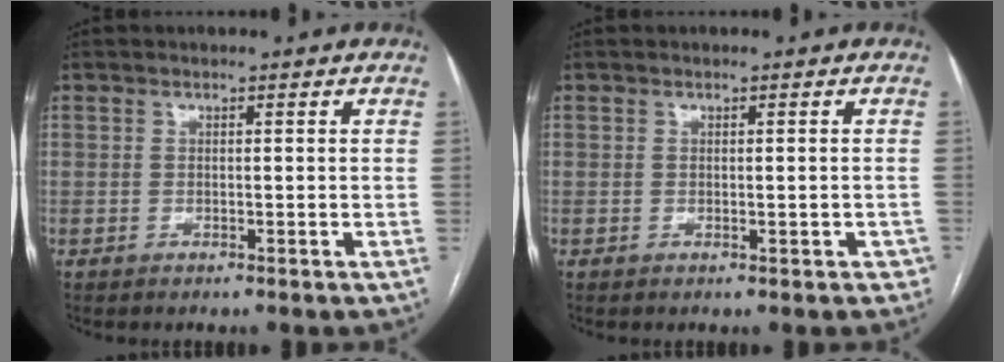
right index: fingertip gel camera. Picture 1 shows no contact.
{"total": 1.1, "force": [-0.5, 0.5, 0.9], "torque": [-0.007, 0.001, -0.001]}